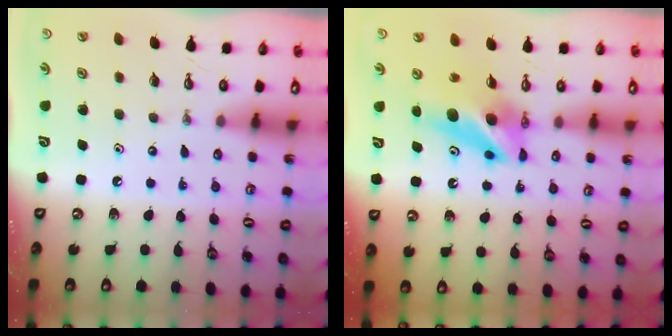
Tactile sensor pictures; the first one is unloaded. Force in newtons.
{"total": 9.3, "press": 9.3, "slide": 1.1}